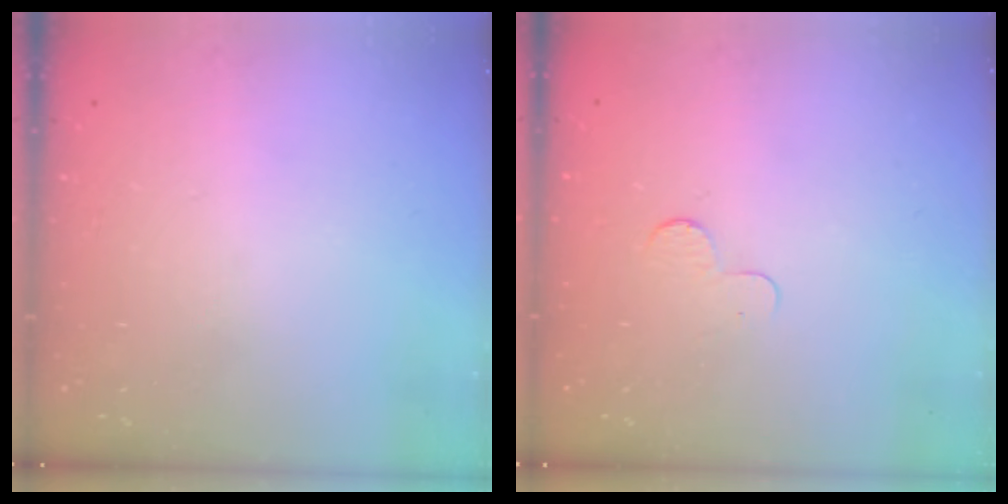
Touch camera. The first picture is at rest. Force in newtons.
{"total": 2.3, "press": 2.3, "slide": 0.2}